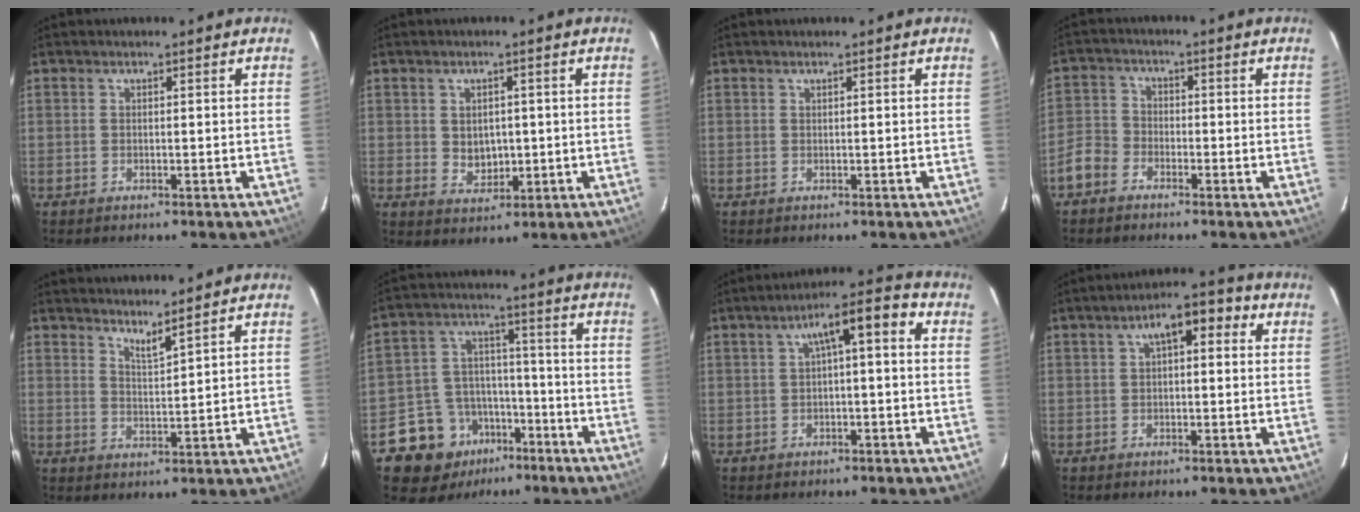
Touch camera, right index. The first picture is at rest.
{"total": 4.5, "force": [0.1, 3.7, 2.6], "torque": [-0.043, 0.001, 0.011]}
{"total": 0.0}
{"total": 5.0, "force": [-3.3, 3.6, 1.3], "torque": [-0.029, 0.015, -0.073]}
{"total": 3.3, "force": [2.9, -0.3, 1.5], "torque": [-0.029, -0.010, 0.045]}
{"total": 12.9, "force": [-8.0, 9.3, 3.9], "torque": [-0.100, 0.041, -0.115]}
{"total": 7.4, "force": [0.9, 2.0, 7.1], "torque": [-0.115, 0.037, 0.022]}
{"total": 6.9, "force": [1.9, 3.2, 5.8], "torque": [-0.095, 0.033, 0.027]}